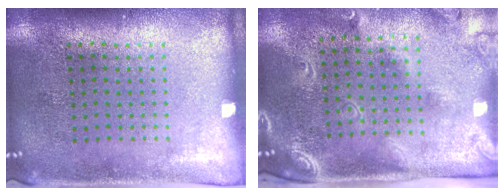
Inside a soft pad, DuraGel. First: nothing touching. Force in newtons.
{"total": 2.4, "press": 1.8, "slide": 1.6}